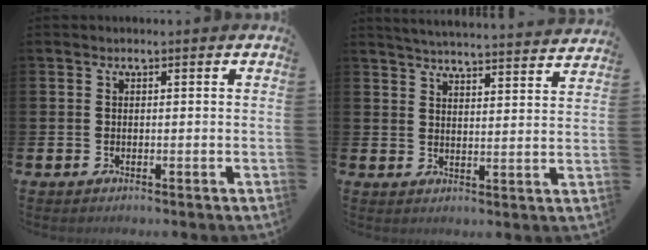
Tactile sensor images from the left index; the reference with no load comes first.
{"total": 4.9, "force": [4.9, -0.3, 0.5], "torque": [-0.015, -0.042, 0.083]}